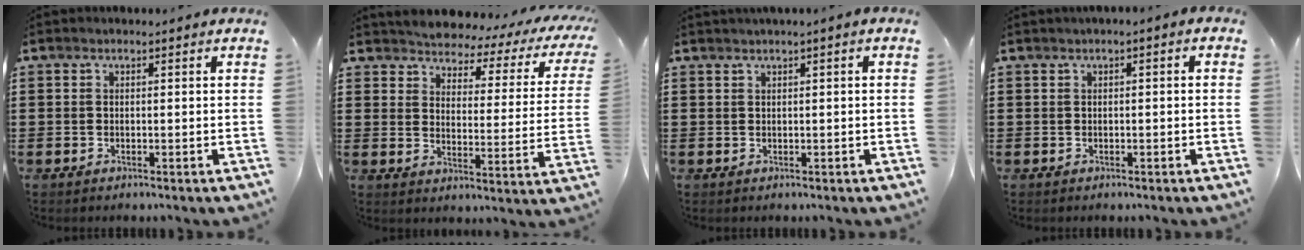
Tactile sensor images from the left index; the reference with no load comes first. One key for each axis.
{"total": 3.0, "fx": 2.9, "fy": 0.4, "fz": 0.3, "tx": -0.031, "ty": -0.032, "tz": 0.040}
{"total": 0.7, "fx": 0.2, "fy": -0.2, "fz": 0.6, "tx": -0.009, "ty": -0.004, "tz": 0.005}
{"total": 0.8, "fx": -0.6, "fy": 0.2, "fz": 0.5, "tx": -0.009, "ty": -0.002, "tz": -0.012}